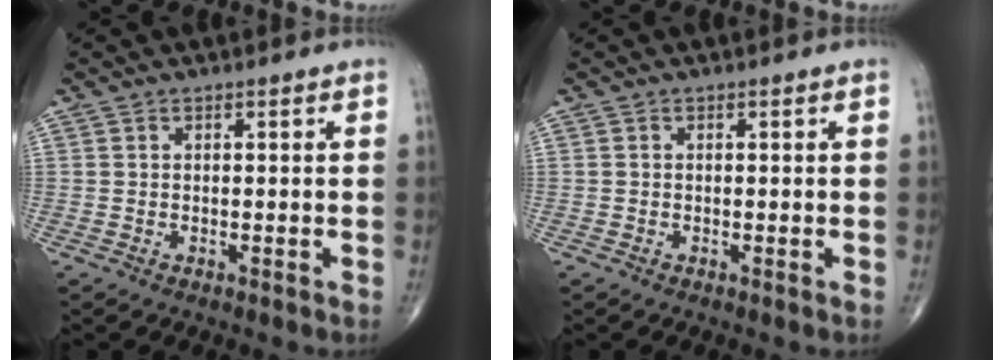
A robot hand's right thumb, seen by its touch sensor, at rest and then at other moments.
{"total": 0.0}